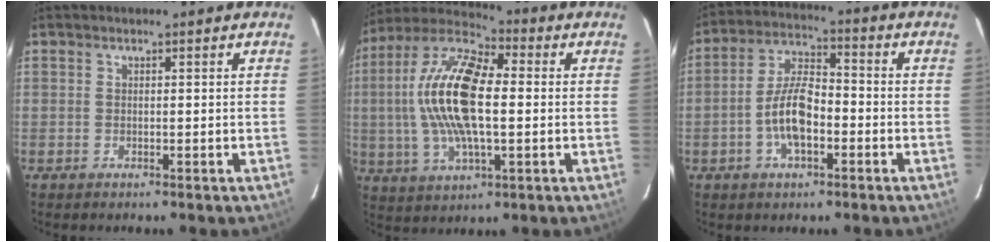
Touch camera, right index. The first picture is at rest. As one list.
[{"total": 17.8, "force": [0.7, 7.0, 16.4], "torque": [-0.324, 0.014, 0.004]}, {"total": 9.2, "force": [-3.0, 4.0, 7.7], "torque": [-0.159, 0.012, -0.055]}]